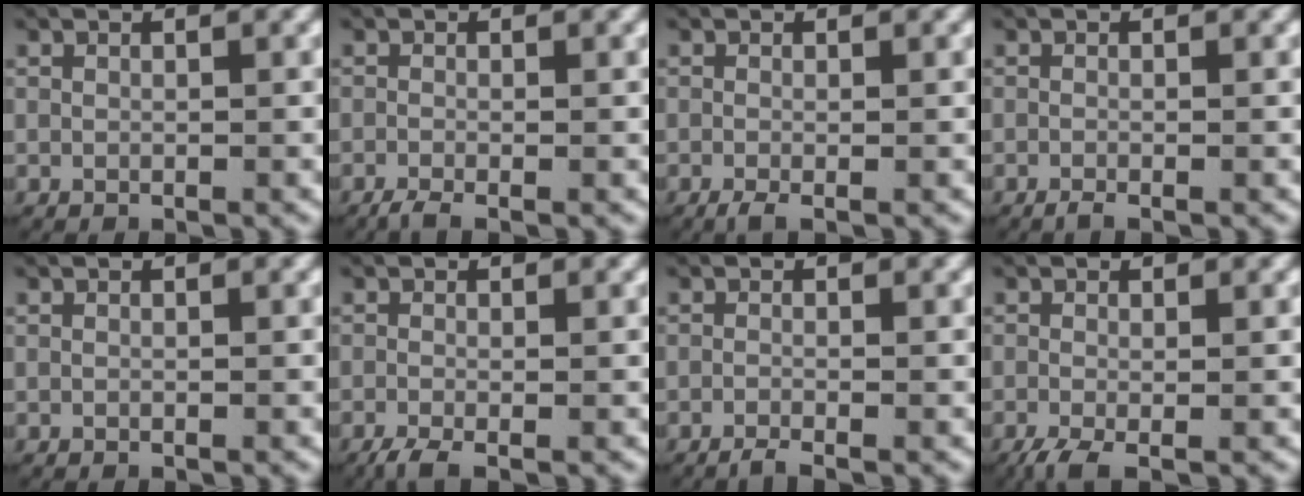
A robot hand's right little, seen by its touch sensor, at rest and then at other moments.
{"total": 1.7, "force": [-1.3, 0.3, 0.9], "torque": [-0.018, -0.007, -0.021]}
{"total": 1.5, "force": [-1.0, 0.4, 1.1], "torque": [-0.023, -0.007, -0.014]}
{"total": 1.0, "force": [-0.8, 0.0, 0.6], "torque": [-0.011, -0.005, -0.013]}
{"total": 0.0}
{"total": 2.3, "force": [-1.7, 0.8, 1.4], "torque": [-0.032, -0.011, -0.024]}
{"total": 1.5, "force": [-1.3, 0.0, 0.7], "torque": [-0.014, -0.007, -0.021]}
{"total": 2.6, "force": [-1.7, 1.1, 1.8], "torque": [-0.041, -0.015, -0.021]}